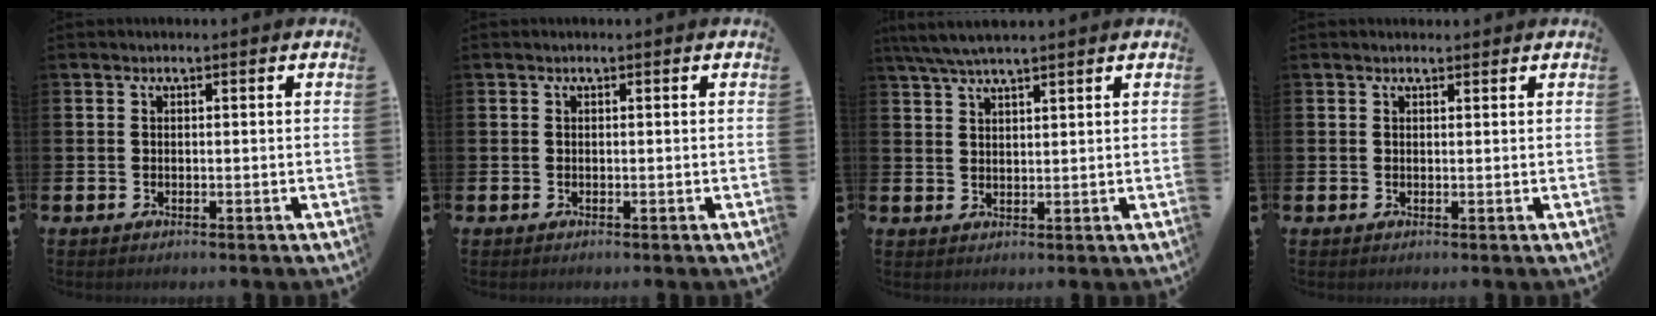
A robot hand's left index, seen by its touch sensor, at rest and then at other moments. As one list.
[{"total": 0.0}, {"total": 4.7, "force": [4.2, 0.5, 2.1], "torque": [-0.051, -0.008, 0.077]}, {"total": 0.8, "force": [0.8, 0.3, 0.2], "torque": [0.013, -0.003, 0.011]}]